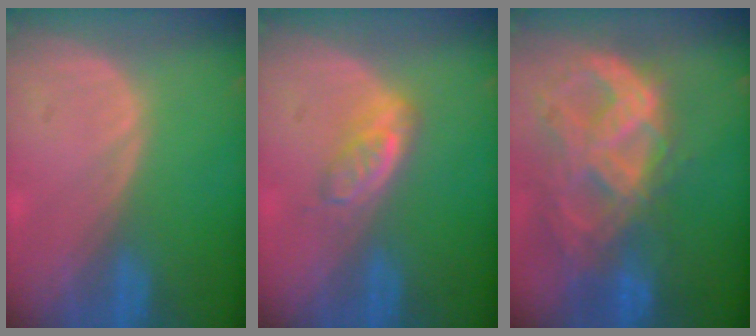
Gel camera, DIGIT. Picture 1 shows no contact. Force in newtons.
{"total": 3.8, "press": 3.8, "slide": 0.6}
{"total": 11.3, "press": 9.6, "slide": 6.0}